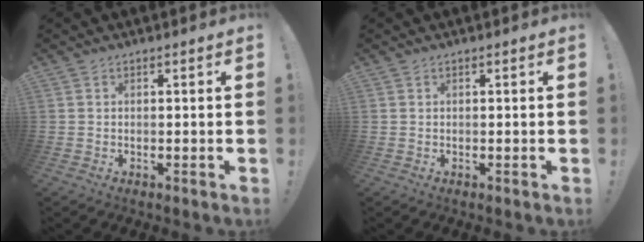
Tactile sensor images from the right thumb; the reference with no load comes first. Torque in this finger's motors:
{"motor_torque": [0.00, 0.00, 0.00, 0.00, 0.00]}